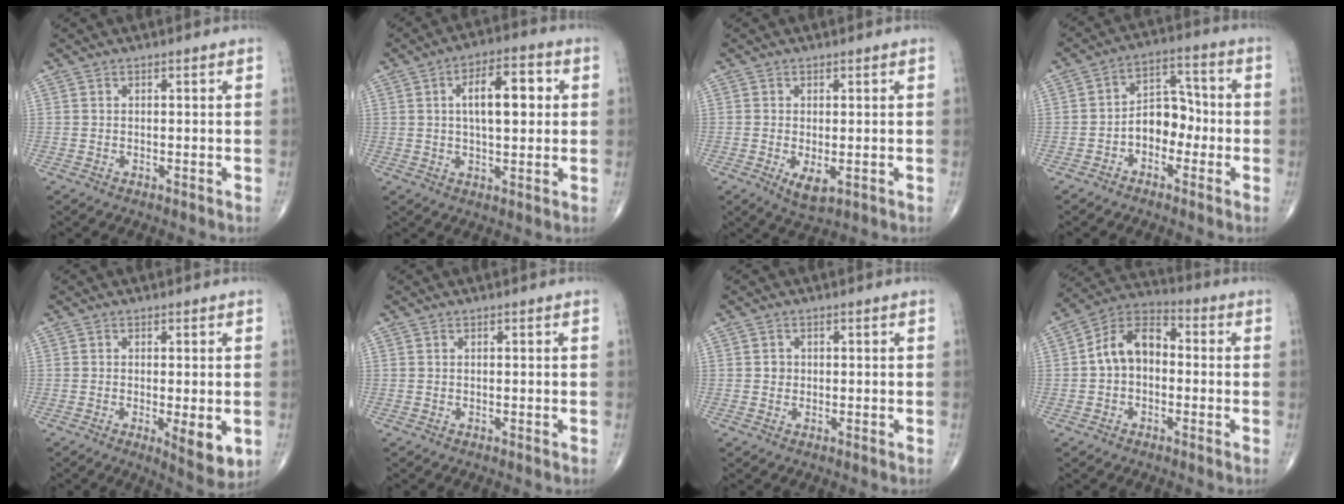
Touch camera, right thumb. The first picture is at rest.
{"total": 10.6, "force": [2.0, 4.7, 9.3], "torque": [-0.128, 0.012, 0.026]}
{"total": 3.8, "force": [-0.9, 1.7, 3.2], "torque": [-0.057, -0.010, -0.008]}
{"total": 9.9, "force": [-2.6, 7.0, 6.6], "torque": [-0.076, 0.048, -0.057]}
{"total": 6.3, "force": [-1.5, 1.9, 5.9], "torque": [-0.083, -0.017, -0.020]}
{"total": 0.0}
{"total": 1.3, "force": [0.0, 1.2, 0.4], "torque": [-0.001, 0.003, 0.000]}
{"total": 10.2, "force": [-0.3, 7.0, 7.4], "torque": [-0.108, 0.037, -0.023]}